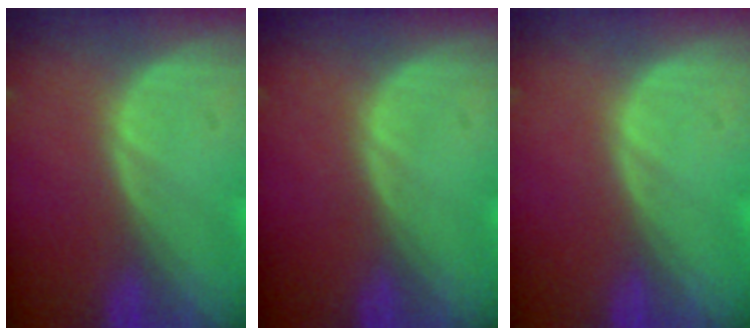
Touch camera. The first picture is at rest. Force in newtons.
{"total": 0.0}
{"total": 0.0}